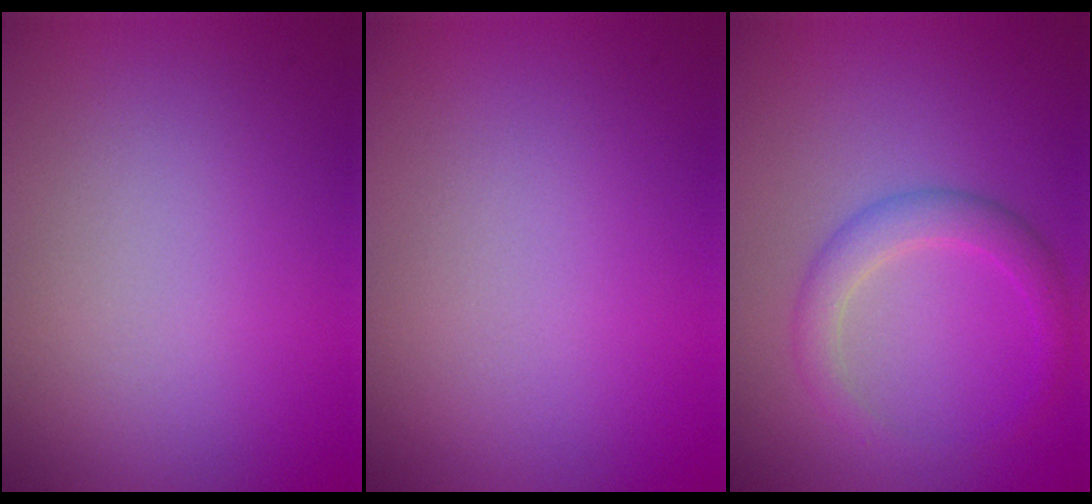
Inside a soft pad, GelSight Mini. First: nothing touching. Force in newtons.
{"total": 0.0}
{"total": 2.8, "press": 2.7, "slide": 0.2}